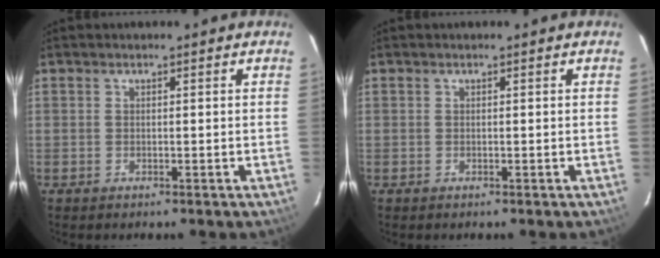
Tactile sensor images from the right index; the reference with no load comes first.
{"total": 0.0}